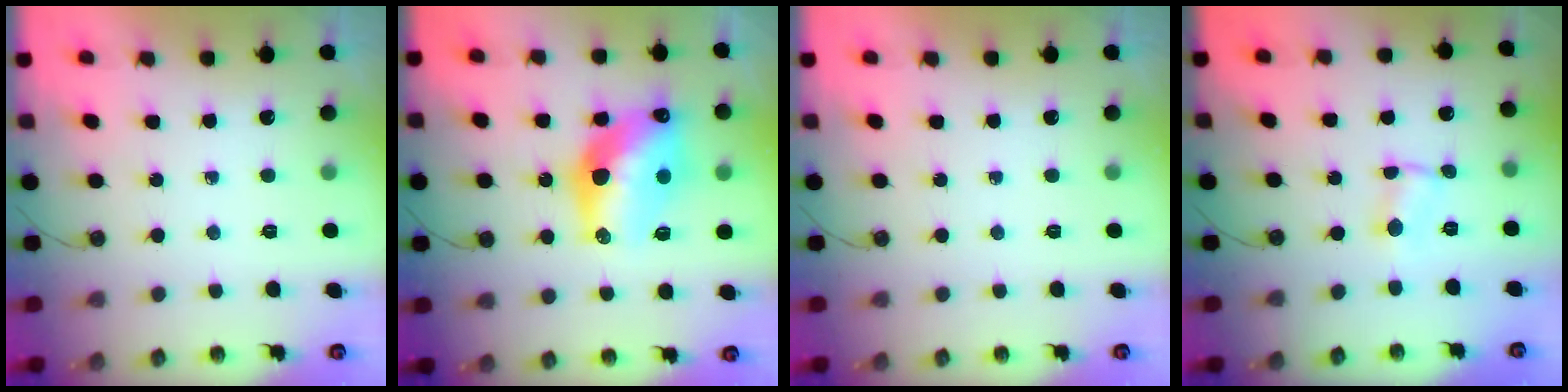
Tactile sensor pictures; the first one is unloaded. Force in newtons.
{"total": 16.5, "press": 16.4, "slide": 1.3}
{"total": 0.0}
{"total": 1.2, "press": 1.2, "slide": 0.2}